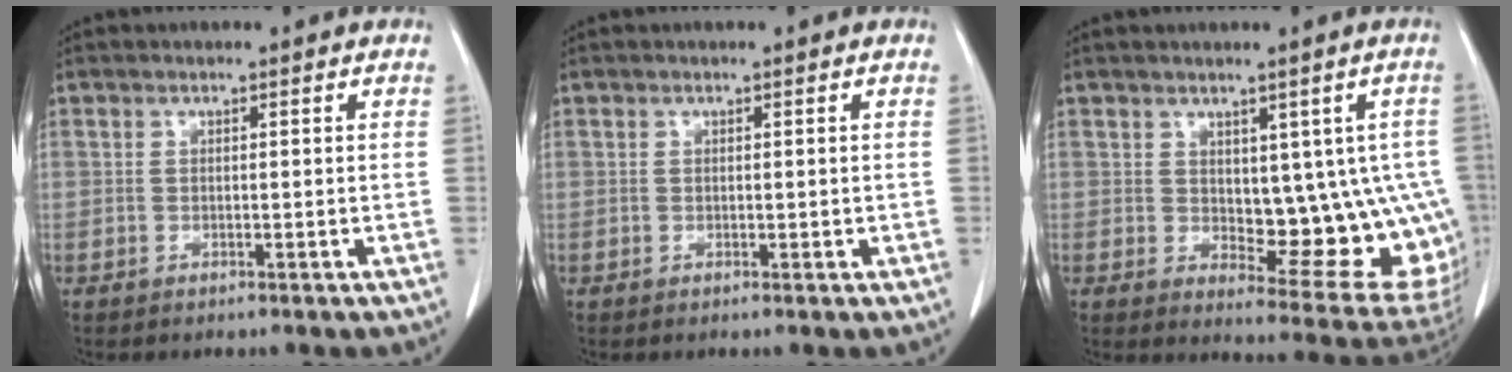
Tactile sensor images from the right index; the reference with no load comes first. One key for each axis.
{"total": 0.6, "fx": 0.0, "fy": 0.4, "fz": 0.5, "tx": -0.007, "ty": 0.000, "tz": 0.003}
{"total": 13.3, "fx": 0.3, "fy": 6.1, "fz": 11.8, "tx": -0.115, "ty": 0.001, "tz": 0.021}